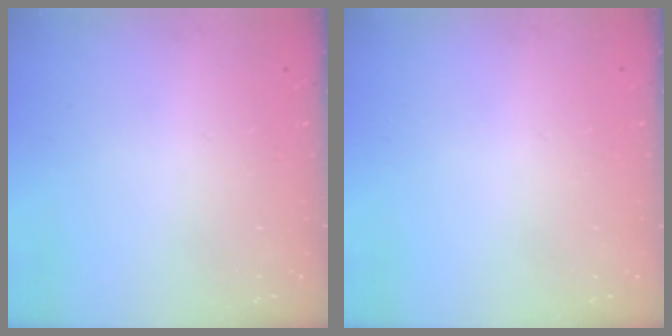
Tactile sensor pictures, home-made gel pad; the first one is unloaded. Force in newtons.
{"total": 0.0}